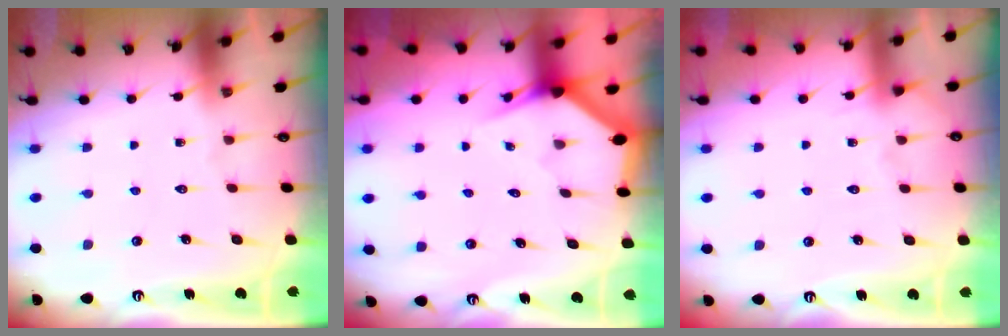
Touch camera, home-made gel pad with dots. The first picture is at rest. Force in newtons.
{"total": 2.7, "press": 2.7, "slide": 0.2}
{"total": 2.9, "press": 2.9, "slide": 0.4}